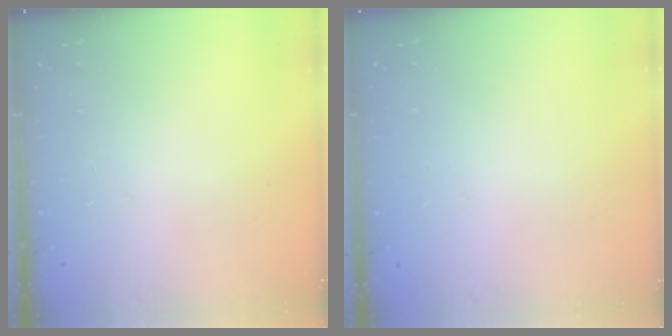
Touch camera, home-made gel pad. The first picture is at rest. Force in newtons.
{"total": 0.0}